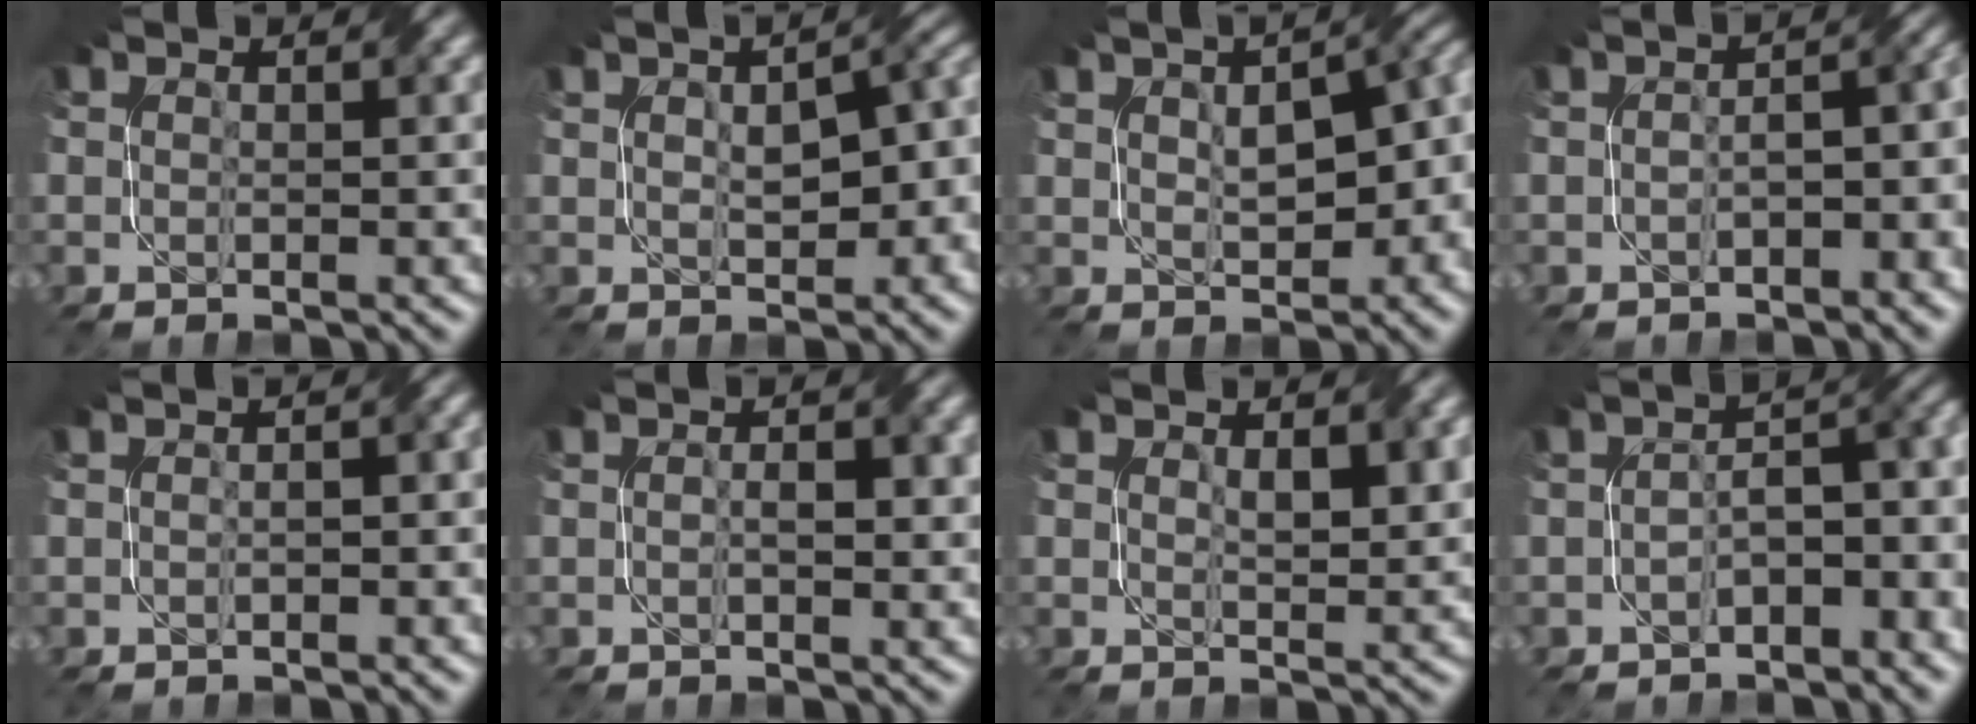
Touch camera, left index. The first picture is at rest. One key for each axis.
{"total": 8.3, "fx": 0.4, "fy": 4.7, "fz": 6.8, "tx": -0.081, "ty": 0.009, "tz": 0.012}
{"total": 10.9, "fx": 0.8, "fy": 6.3, "fz": 8.9, "tx": -0.105, "ty": 0.006, "tz": 0.026}
{"total": 5.1, "fx": -1.4, "fy": 2.5, "fz": 4.3, "tx": -0.045, "ty": 0.003, "tz": -0.017}
{"total": 1.7, "fx": -0.3, "fy": 0.7, "fz": 1.5, "tx": -0.024, "ty": 0.000, "tz": -0.004}
{"total": 1.9, "fx": -0.1, "fy": 0.6, "fz": 1.8, "tx": -0.031, "ty": 0.003, "tz": -0.001}
{"total": 2.6, "fx": 0.9, "fy": 1.0, "fz": 2.3, "tx": -0.039, "ty": -0.004, "tz": 0.021}
{"total": 5.6, "fx": -2.3, "fy": 2.5, "fz": 4.5, "tx": -0.057, "ty": 0.013, "tz": -0.044}